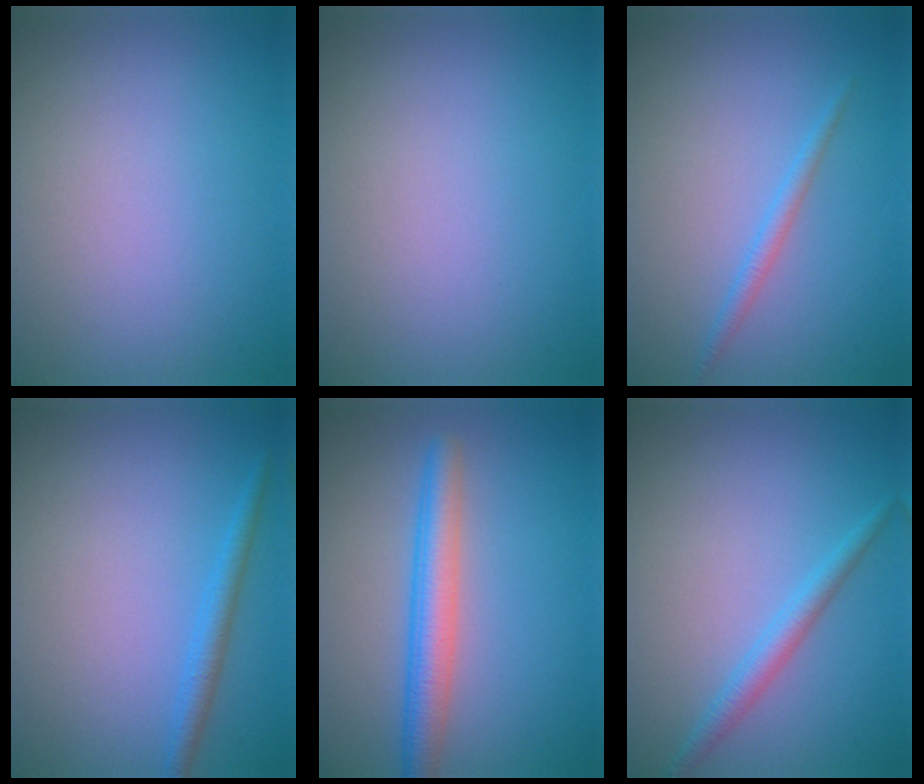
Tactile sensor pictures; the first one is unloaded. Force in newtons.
{"total": 0.0}
{"total": 1.3, "press": 1.3, "slide": 0.1}
{"total": 1.8, "press": 1.8, "slide": 0.2}
{"total": 3.9, "press": 3.9, "slide": 0.2}
{"total": 1.9, "press": 1.9, "slide": 0.1}